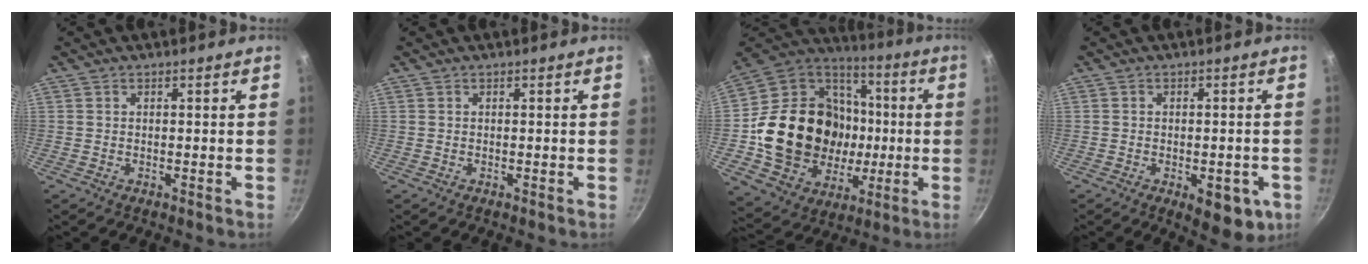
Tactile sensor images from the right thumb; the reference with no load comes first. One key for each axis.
{"total": 0.0}
{"total": 27.5, "fx": -1.3, "fy": 22.5, "fz": 15.8, "tx": -0.258, "ty": 0.030, "tz": -0.003}
{"total": 8.8, "fx": -3.2, "fy": 4.2, "fz": 7.0, "tx": -0.053, "ty": 0.011, "tz": -0.033}